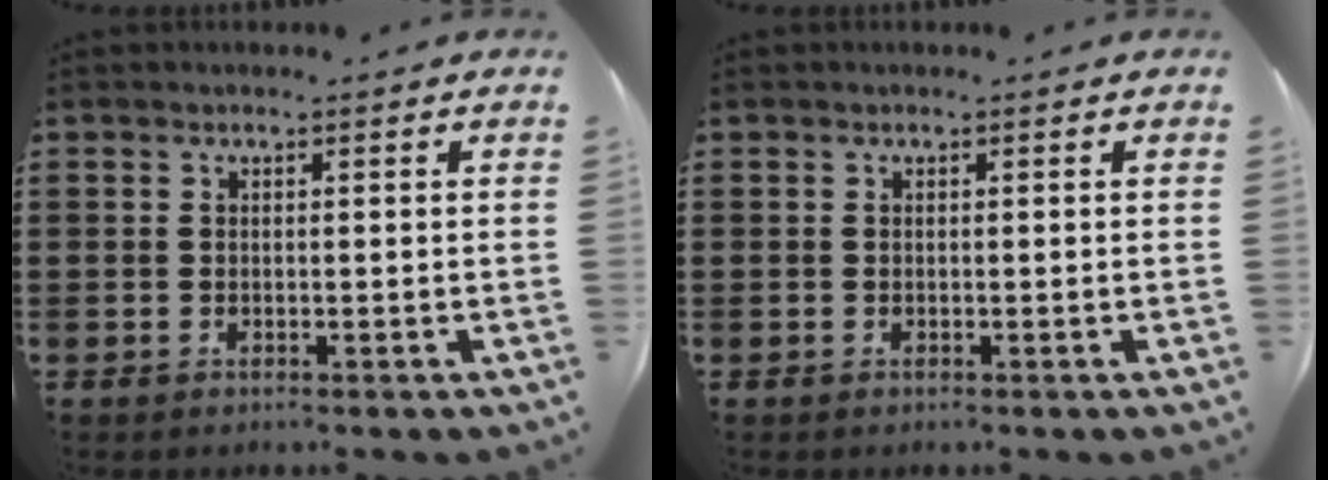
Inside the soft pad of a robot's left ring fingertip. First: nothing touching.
{"total": 0.0}